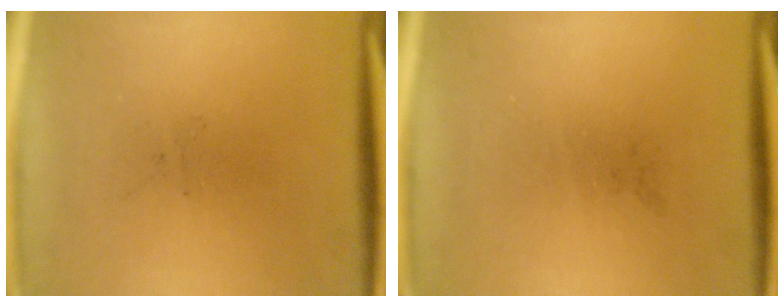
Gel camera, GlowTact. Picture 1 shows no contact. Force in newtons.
{"total": 0.0}